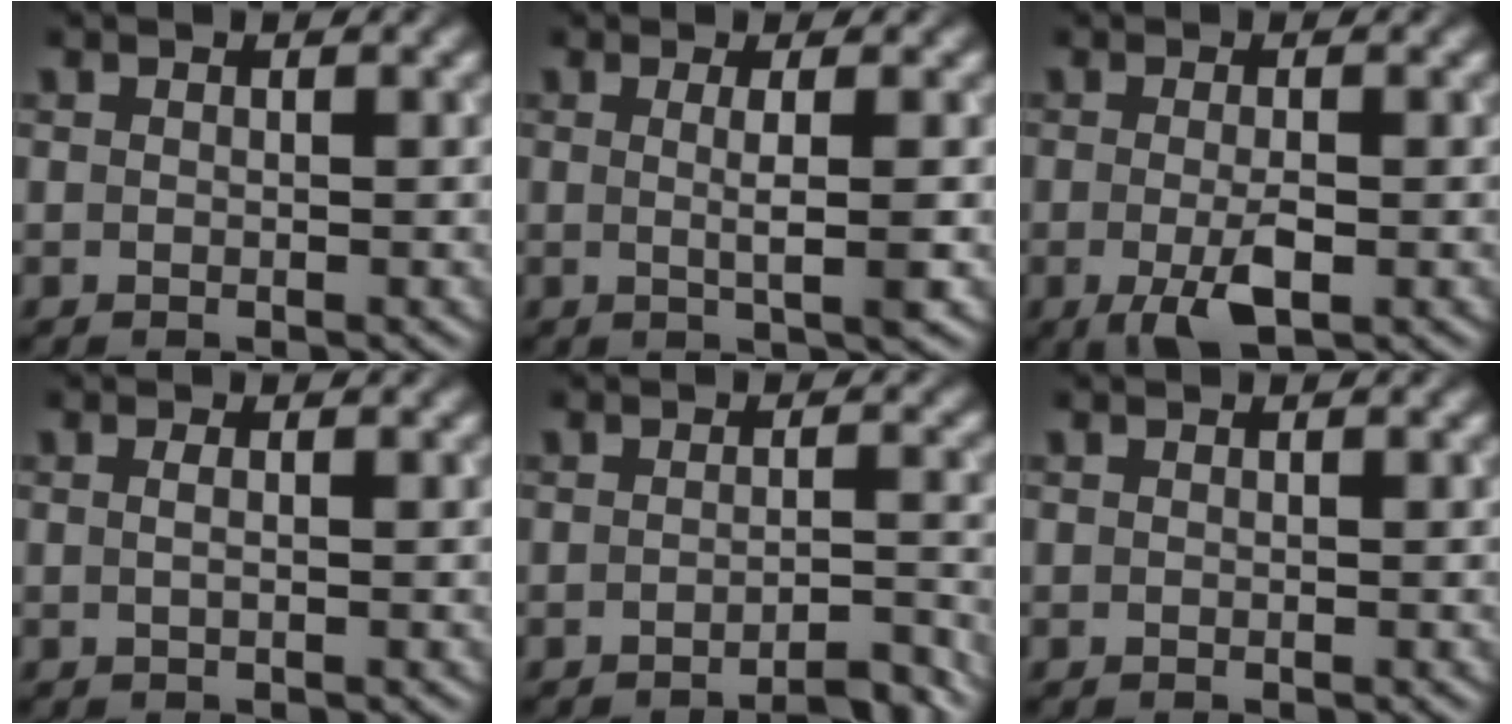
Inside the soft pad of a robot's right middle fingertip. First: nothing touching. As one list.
[{"total": 2.6, "force": [0.1, 0.5, 2.5], "torque": [-0.041, -0.002, -0.003]}, {"total": 3.5, "force": [-1.1, 0.9, 3.2], "torque": [-0.062, -0.010, -0.019]}, {"total": 0.8, "force": [0.1, 0.3, 0.8], "torque": [-0.013, 0.002, -0.001]}, {"total": 3.0, "force": [-2.4, 0.6, 1.7], "torque": [-0.010, 0.009, -0.040]}, {"total": 0.0}]